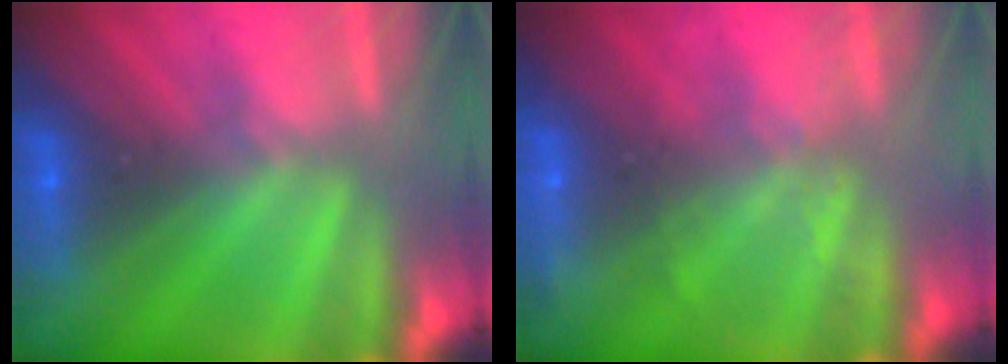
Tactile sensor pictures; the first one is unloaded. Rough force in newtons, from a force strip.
{"total": 2.3}